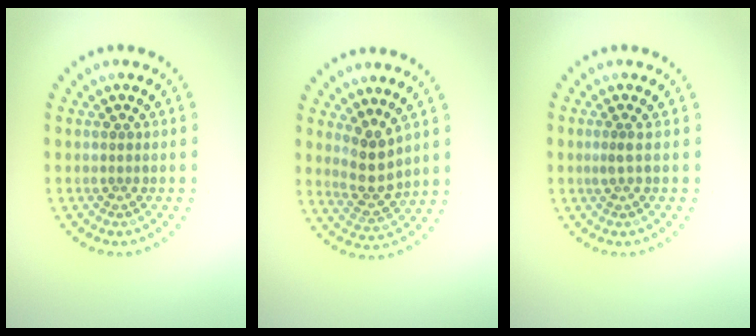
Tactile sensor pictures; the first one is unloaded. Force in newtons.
{"total": 2.9, "press": 2.5, "slide": 1.4}
{"total": 0.9, "press": 0.5, "slide": 0.7}